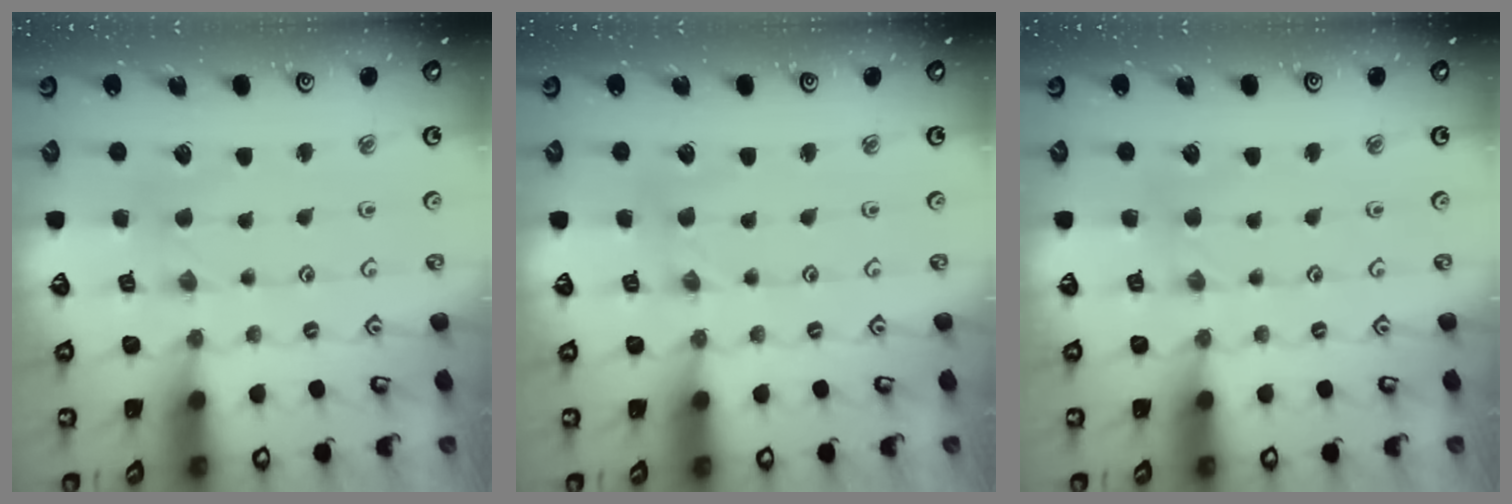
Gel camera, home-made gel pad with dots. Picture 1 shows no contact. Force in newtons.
{"total": 0.8, "press": 0.8, "slide": 0.2}
{"total": 2.1, "press": 2.1, "slide": 0.4}